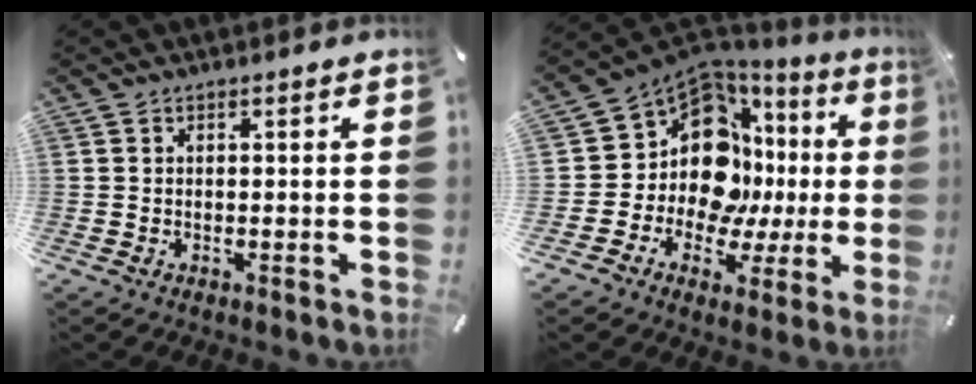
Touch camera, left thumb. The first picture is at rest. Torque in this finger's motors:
{"motor_torque": [2.12, 2.83, 0.82, -0.69, 0.20]}